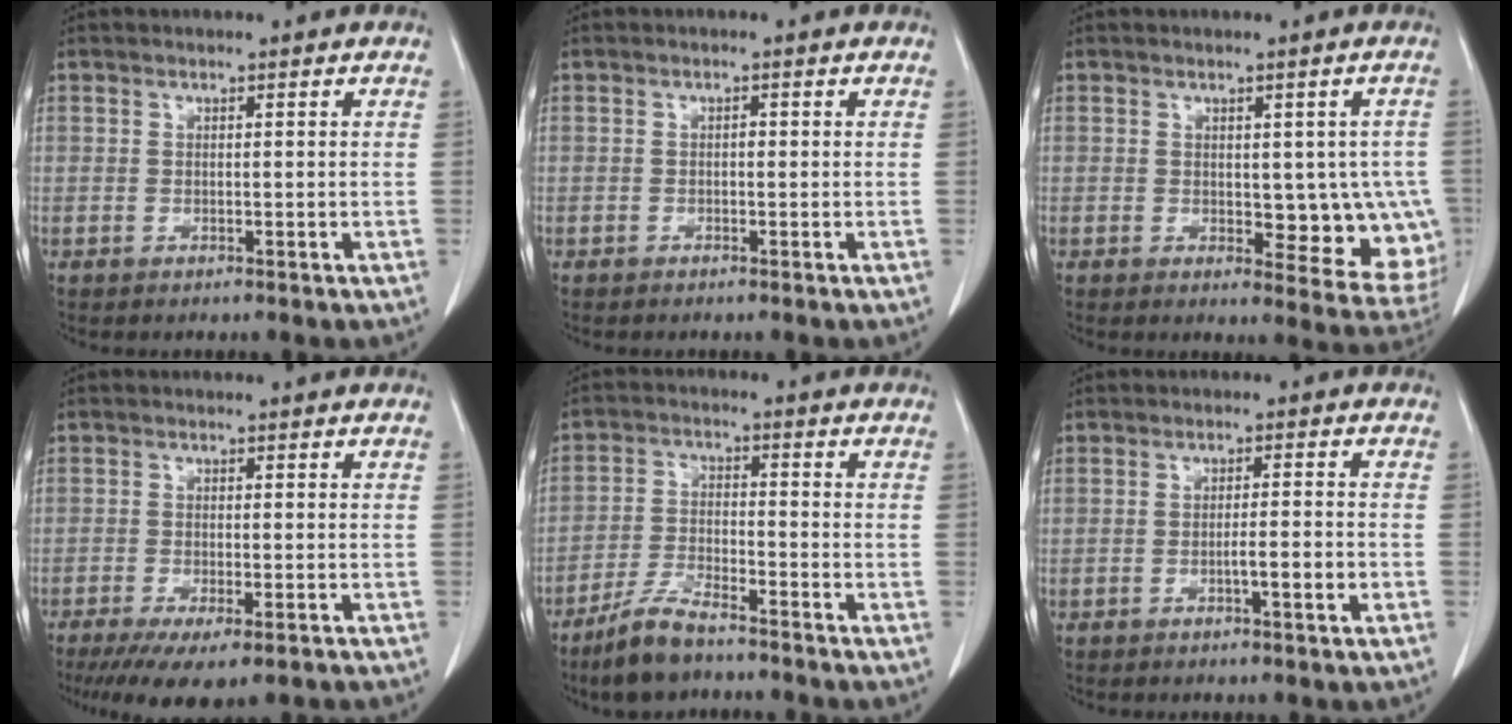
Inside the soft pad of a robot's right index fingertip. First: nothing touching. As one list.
[{"total": 0.6, "force": [-0.1, 0.3, 0.5], "torque": [-0.007, 0.002, -0.003]}, {"total": 10.1, "force": [-0.5, 5.1, 8.7], "torque": [-0.080, -0.002, 0.005]}, {"total": 10.7, "force": [-7.9, 2.4, 6.8], "torque": [-0.097, -0.019, -0.118]}, {"total": 7.2, "force": [-5.9, 1.4, 4.0], "torque": [-0.087, -0.016, -0.114]}, {"total": 3.6, "force": [-1.3, 0.1, 3.4], "torque": [-0.052, -0.001, -0.020]}]